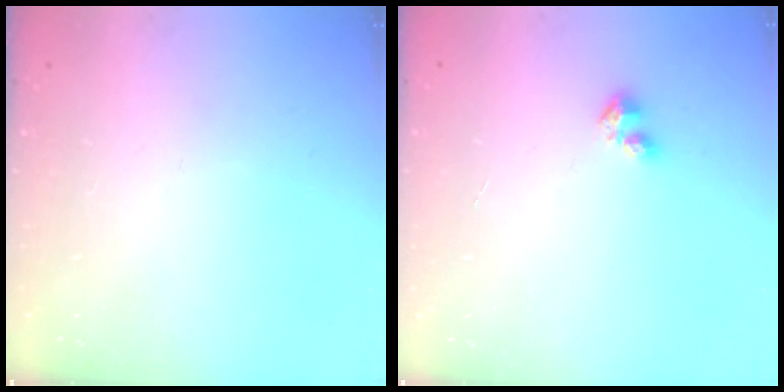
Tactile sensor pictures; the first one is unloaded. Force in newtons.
{"total": 2.7, "press": 2.7, "slide": 0.3}